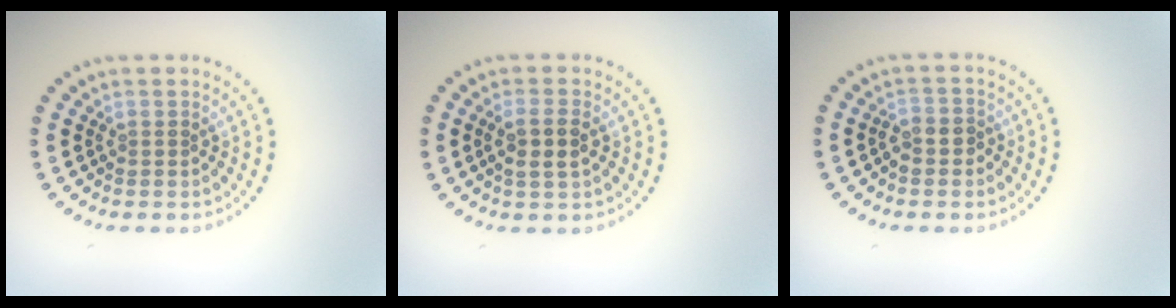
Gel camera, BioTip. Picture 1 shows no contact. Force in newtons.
{"total": 2.3, "press": 2.2, "slide": 0.9}
{"total": 1.9, "press": 1.7, "slide": 0.8}